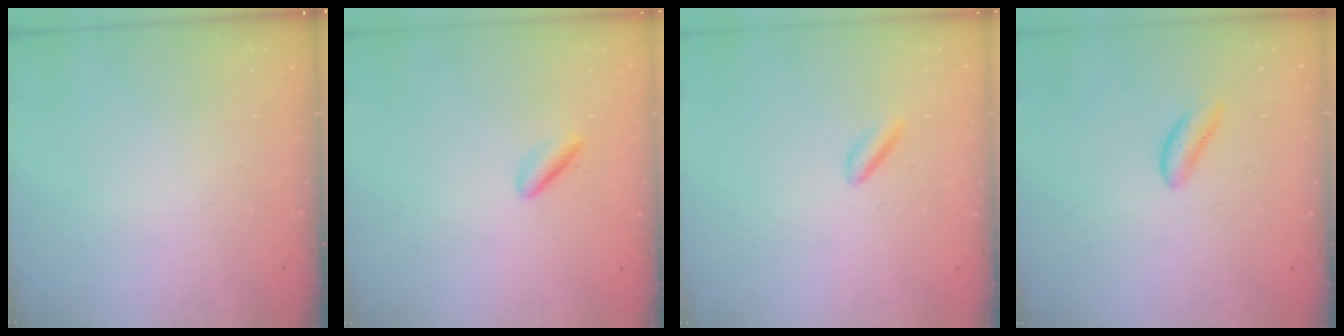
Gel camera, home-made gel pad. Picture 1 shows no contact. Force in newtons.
{"total": 1.9, "press": 1.9, "slide": 0.4}
{"total": 1.8, "press": 1.6, "slide": 0.9}
{"total": 2.2, "press": 2.2, "slide": 0.4}